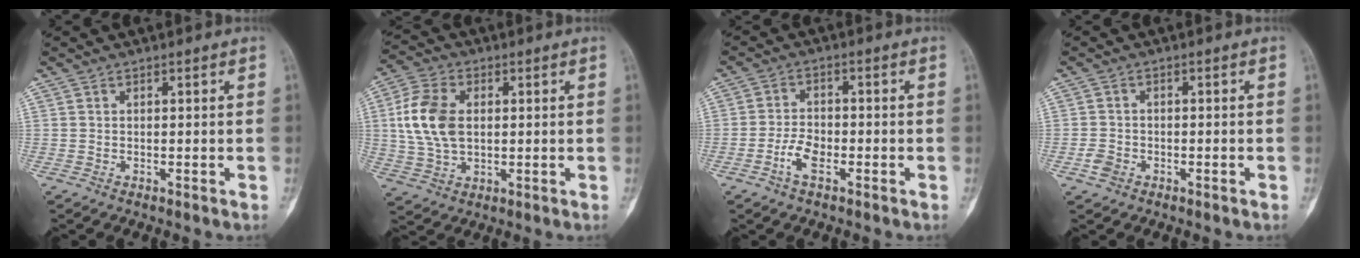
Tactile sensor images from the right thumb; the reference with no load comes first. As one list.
[{"total": 11.5, "force": [1.5, 7.4, 8.7], "torque": [-0.177, 0.005, 0.031]}, {"total": 4.6, "force": [-2.3, 2.3, 3.3], "torque": [-0.061, 0.015, -0.046]}, {"total": 2.4, "force": [-1.2, 1.7, 1.1], "torque": [-0.018, 0.008, -0.022]}]